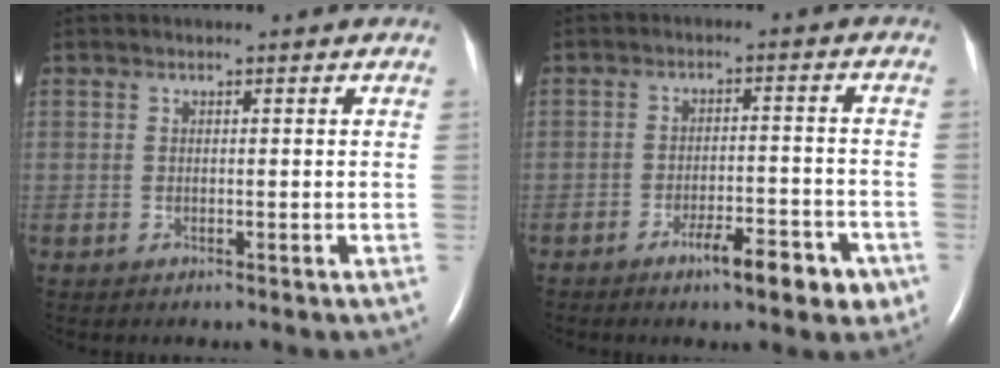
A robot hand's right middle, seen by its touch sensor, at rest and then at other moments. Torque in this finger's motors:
{"motor_torque": [0.29, -0.22, 0.16, 0.04]}